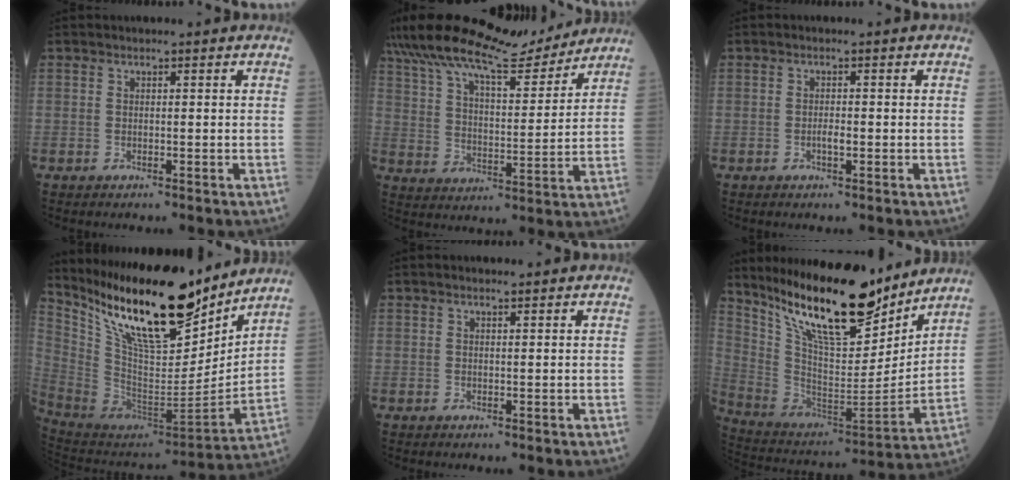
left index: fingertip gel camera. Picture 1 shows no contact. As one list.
[{"total": 15.9, "force": [14.3, 2.6, 6.3], "torque": [-0.117, 0.012, 0.231]}, {"total": 1.3, "force": [-0.4, 0.3, 1.2], "torque": [-0.024, 0.001, -0.008]}, {"total": 24.0, "force": [18.2, 5.5, 14.7], "torque": [-0.257, -0.015, 0.324]}, {"total": 0.7, "force": [0.6, 0.1, 0.4], "torque": [-0.011, 0.004, 0.011]}, {"total": 21.9, "force": [16.9, 4.9, 13.0], "torque": [-0.224, -0.019, 0.301]}]